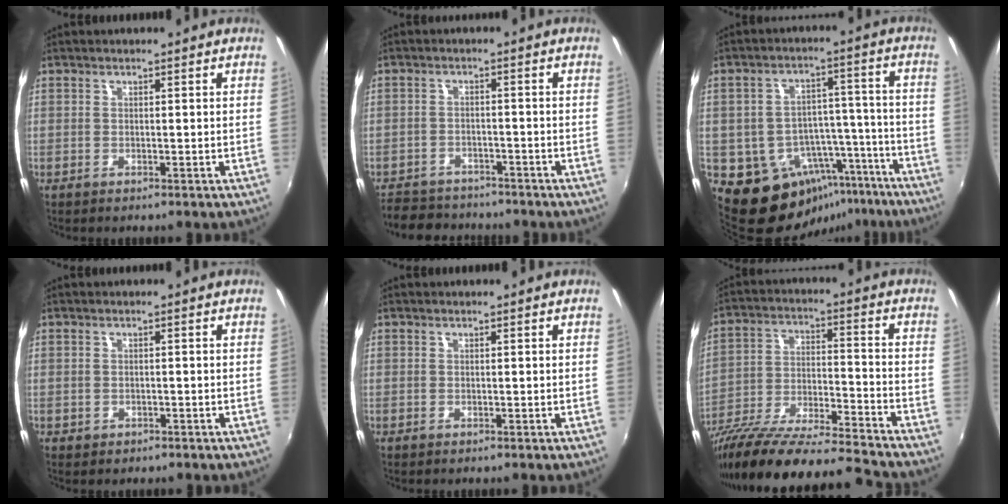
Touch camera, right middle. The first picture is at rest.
{"total": 9.0, "force": [-7.9, 3.8, 2.1], "torque": [-0.066, 0.004, -0.123]}
{"total": 14.3, "force": [-10.1, 9.4, 3.9], "torque": [-0.068, 0.046, -0.119]}
{"total": 1.2, "force": [-0.5, 1.1, 0.4], "torque": [-0.008, -0.002, -0.004]}
{"total": 0.0}
{"total": 22.6, "force": [-19.1, 2.1, 11.8], "torque": [-0.207, -0.042, -0.314]}